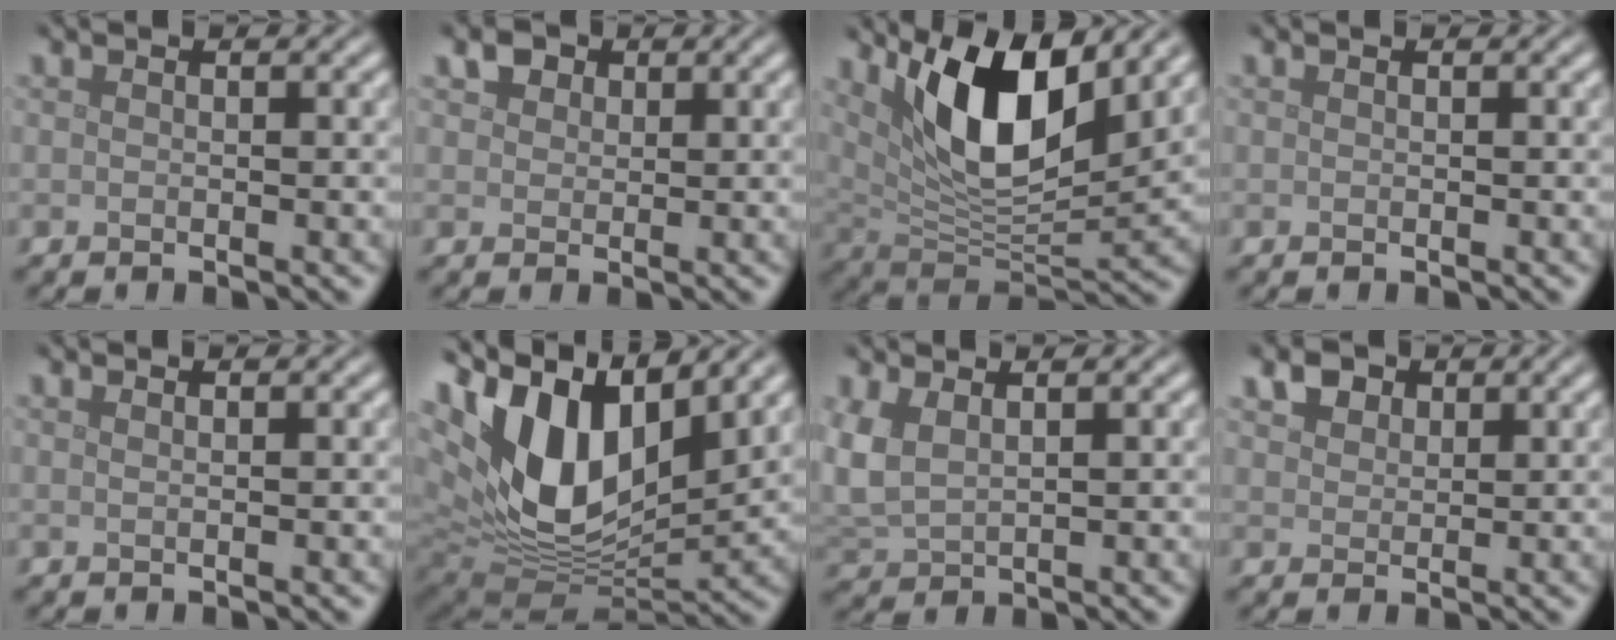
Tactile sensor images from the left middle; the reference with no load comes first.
{"total": 2.1, "force": [1.3, 1.5, 0.8], "torque": [-0.018, 0.002, 0.019]}
{"total": 10.3, "force": [4.7, 3.8, 8.3], "torque": [-0.143, -0.010, 0.088]}
{"total": 0.0}
{"total": 0.7, "force": [0.5, 0.3, 0.5], "torque": [-0.003, 0.000, 0.001]}
{"total": 13.8, "force": [5.4, 7.4, 10.3], "torque": [-0.193, 0.004, 0.098]}
{"total": 3.3, "force": [1.4, 1.7, 2.5], "torque": [-0.073, 0.004, 0.031]}
{"total": 2.6, "force": [1.8, 1.6, 1.0], "torque": [-0.024, -0.002, 0.036]}